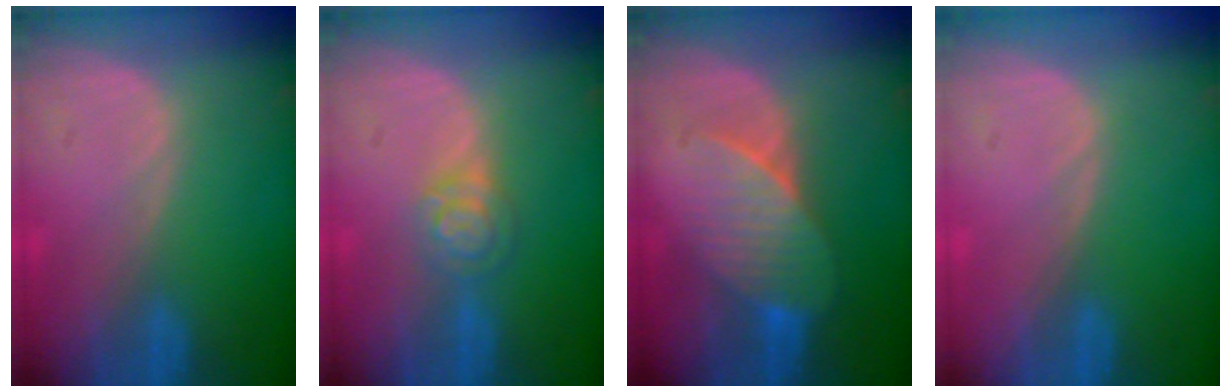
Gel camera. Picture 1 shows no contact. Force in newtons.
{"total": 4.1, "press": 3.6, "slide": 1.8}
{"total": 7.4, "press": 6.9, "slide": 2.5}
{"total": 0.0}